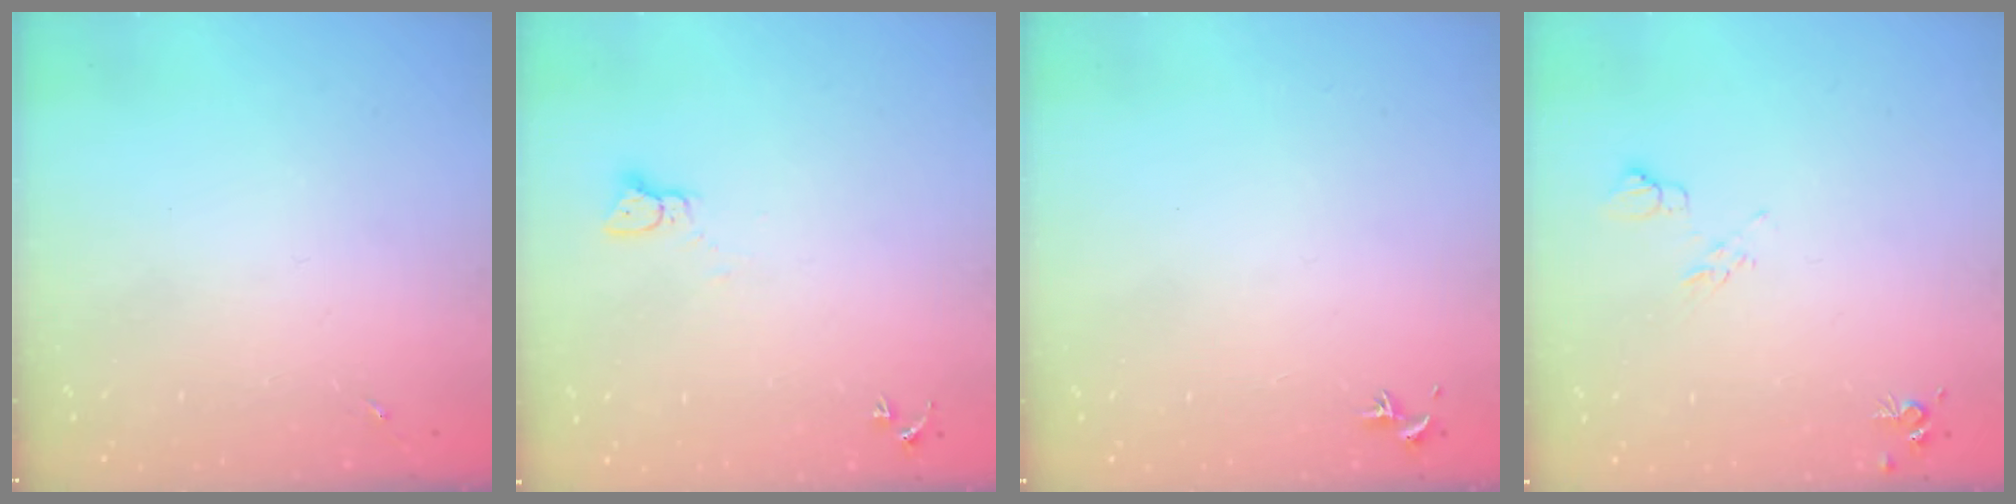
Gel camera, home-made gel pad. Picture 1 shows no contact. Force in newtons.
{"total": 2.3, "press": 2.3, "slide": 0.2}
{"total": 0.7, "press": 0.6, "slide": 0.5}
{"total": 6.4, "press": 6.3, "slide": 1.1}